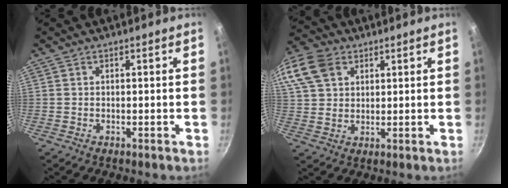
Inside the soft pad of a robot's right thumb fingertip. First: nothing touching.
{"total": 17.1, "force": [7.7, 12.4, 8.8], "torque": [-0.210, 0.025, 0.146]}